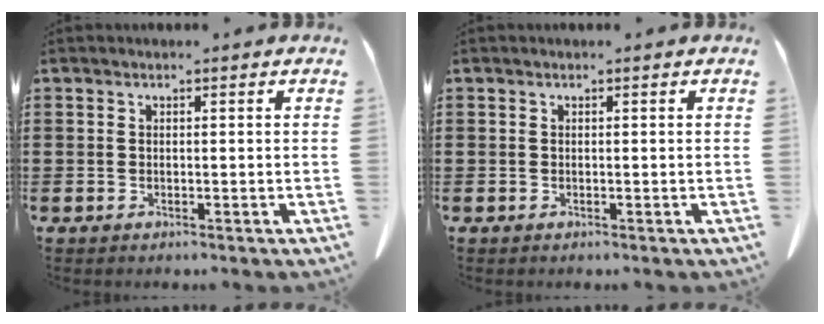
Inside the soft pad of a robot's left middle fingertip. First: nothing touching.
{"total": 0.0}